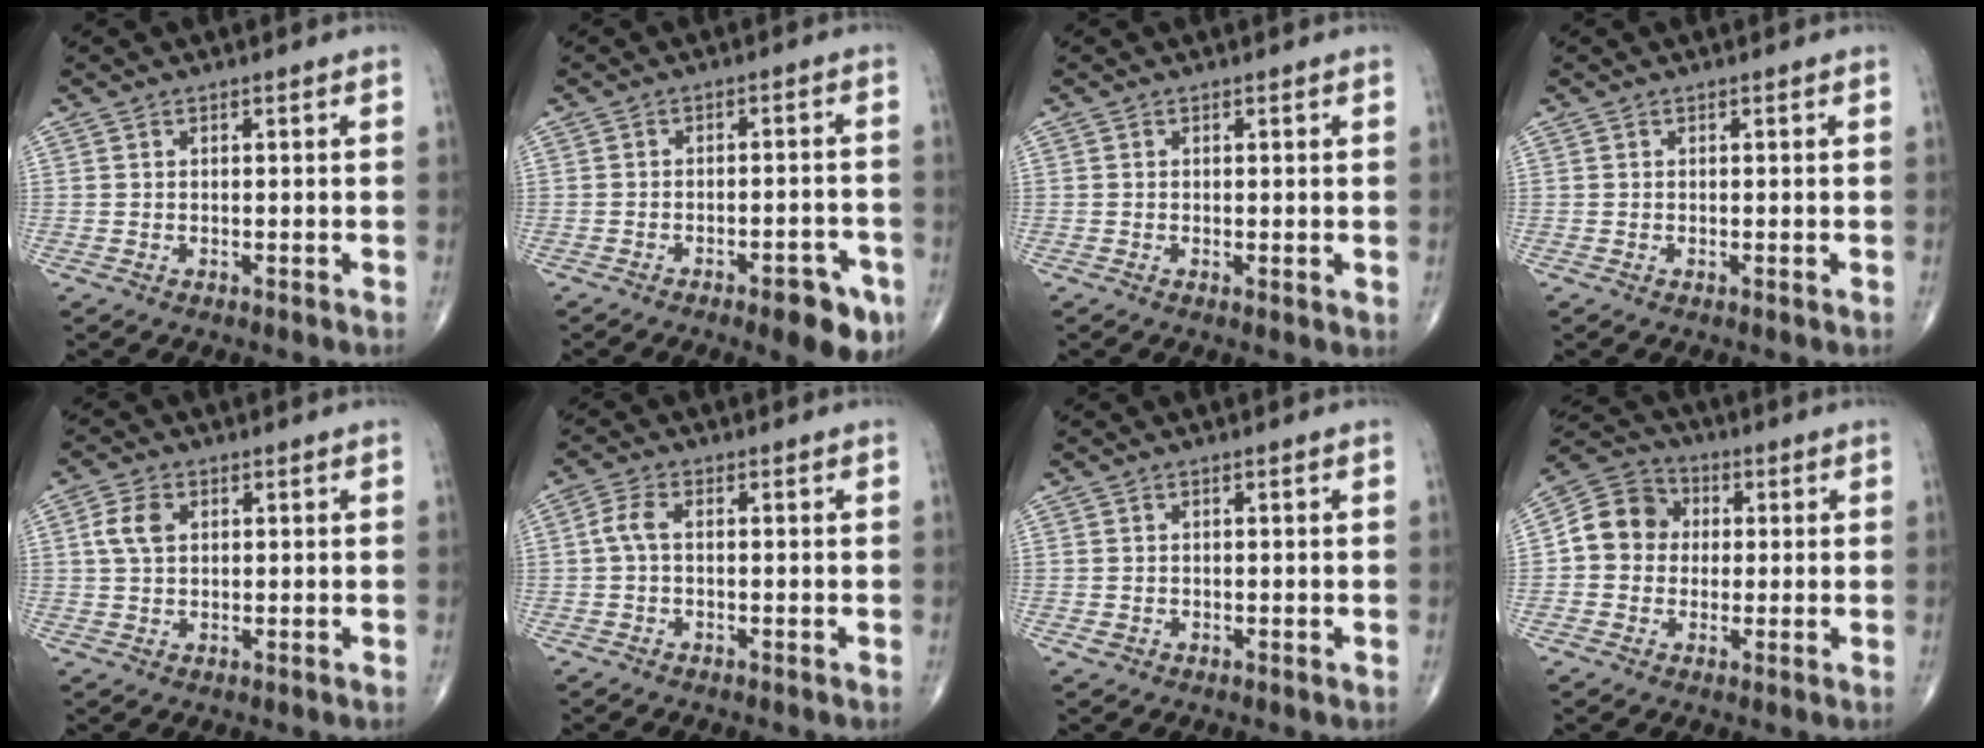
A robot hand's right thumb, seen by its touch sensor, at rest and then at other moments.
{"total": 8.2, "force": [-4.6, 2.7, 6.2], "torque": [-0.061, 0.023, -0.056]}
{"total": 1.1, "force": [0.0, 0.4, 1.0], "torque": [-0.016, -0.005, -0.003]}
{"total": 0.0}
{"total": 4.4, "force": [1.1, 2.9, 3.1], "torque": [-0.066, 0.004, 0.019]}
{"total": 2.8, "force": [-0.1, 1.3, 2.5], "torque": [-0.059, 0.005, -0.009]}
{"total": 0.9, "force": [-0.3, 0.7, 0.5], "torque": [-0.005, 0.002, -0.003]}
{"total": 9.2, "force": [0.5, 8.1, 4.2], "torque": [-0.053, 0.023, -0.006]}